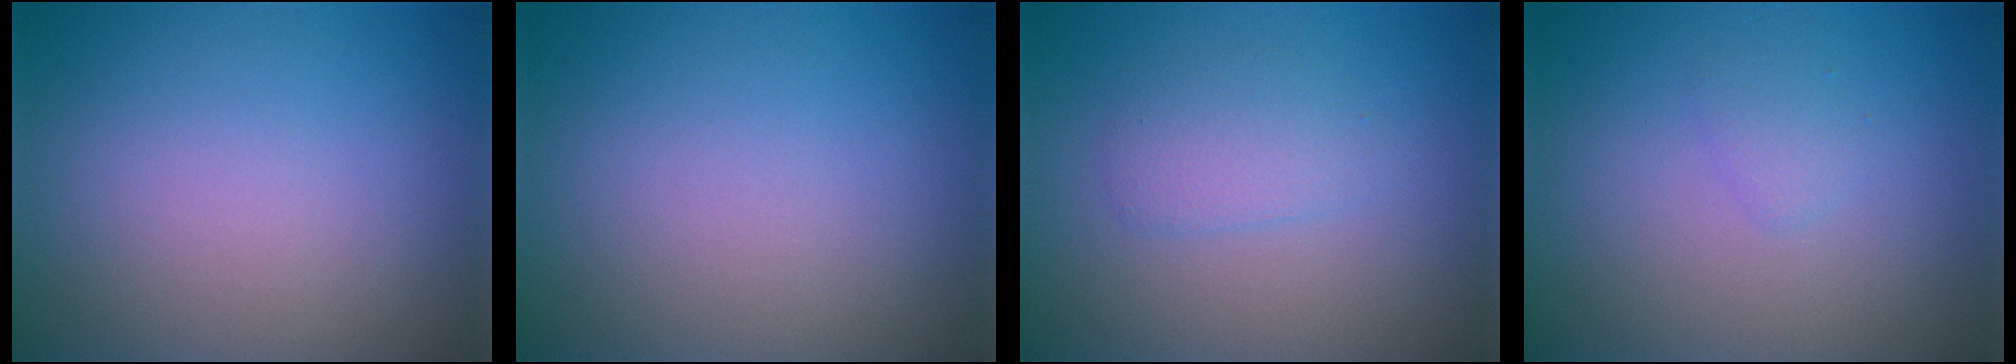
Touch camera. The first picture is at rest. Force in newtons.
{"total": 0.0}
{"total": 1.9, "press": 1.9, "slide": 0.0}
{"total": 0.8, "press": 0.8, "slide": 0.1}